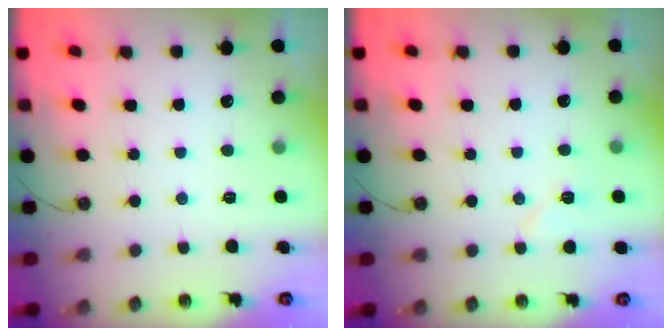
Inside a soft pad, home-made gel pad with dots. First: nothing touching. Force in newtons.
{"total": 5.7, "press": 5.3, "slide": 2.0}